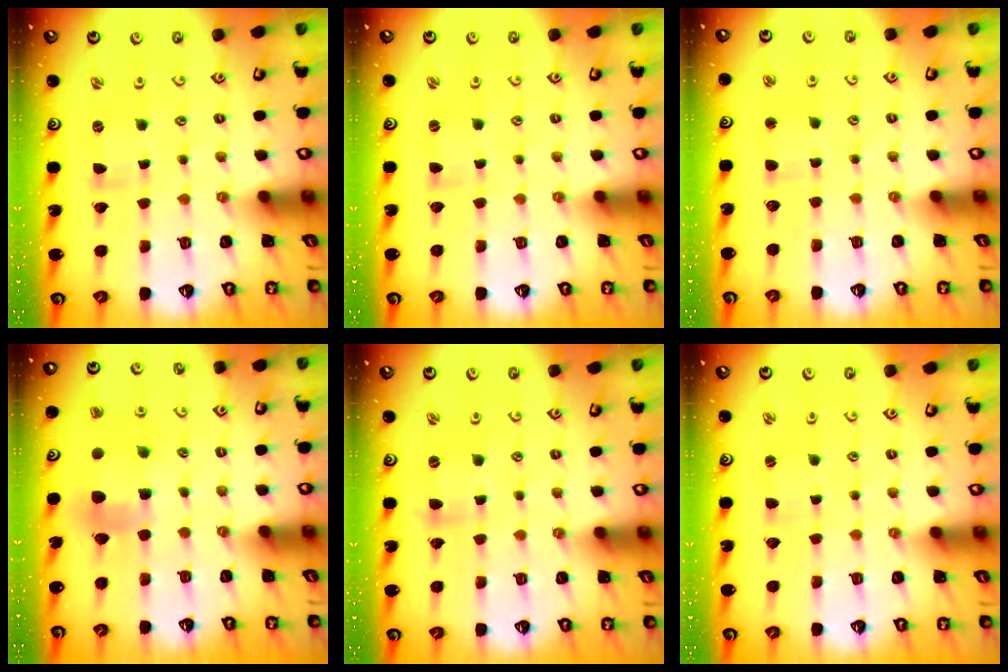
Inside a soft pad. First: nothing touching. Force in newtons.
{"total": 0.0}
{"total": 2.9, "press": 2.9, "slide": 0.3}
{"total": 7.8, "press": 7.8, "slide": 0.5}
{"total": 1.0, "press": 1.0, "slide": 0.2}
{"total": 1.2, "press": 1.2, "slide": 0.2}